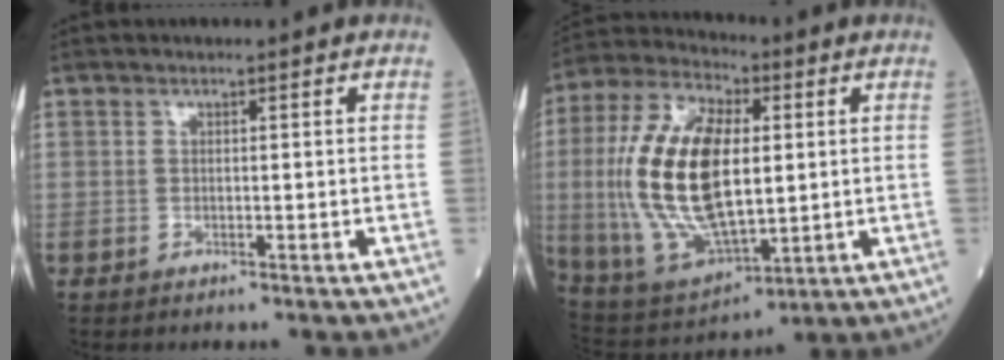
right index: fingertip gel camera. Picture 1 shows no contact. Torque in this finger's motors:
{"motor_torque": [1.56, 0.15, 0.75, 0.21]}